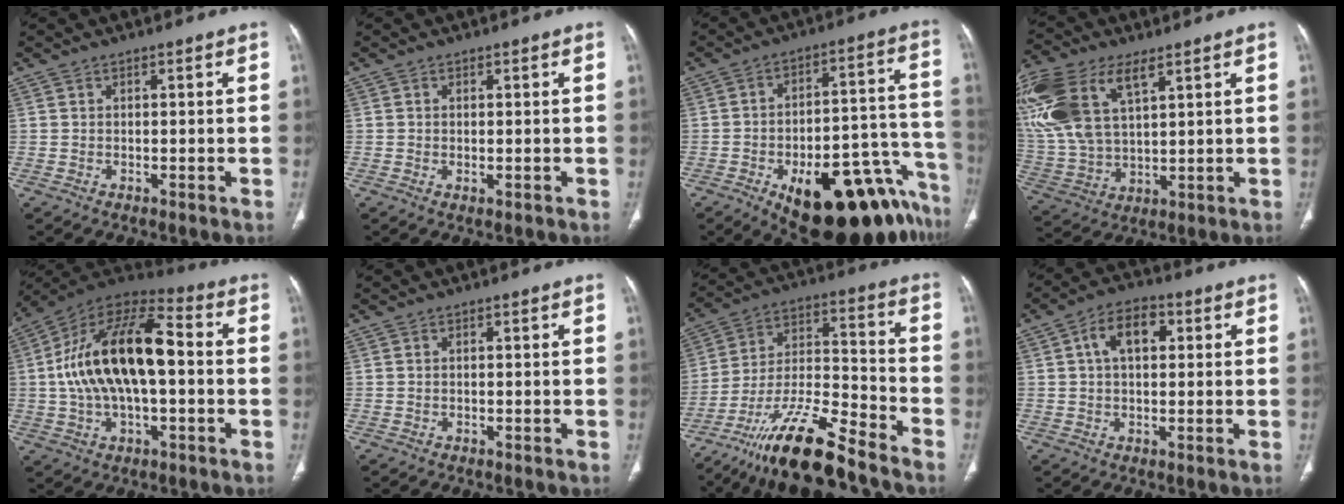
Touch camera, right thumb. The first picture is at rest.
{"total": 0.9, "force": [-0.2, 0.4, 0.8], "torque": [-0.017, -0.004, 0.001]}
{"total": 27.7, "force": [-16.2, 11.2, 19.5], "torque": [-0.165, 0.087, -0.214]}
{"total": 21.8, "force": [10.1, 11.4, 15.6], "torque": [-0.370, -0.004, 0.202]}
{"total": 21.0, "force": [0.5, 10.3, 18.2], "torque": [-0.331, 0.040, 0.003]}
{"total": 0.0}
{"total": 17.1, "force": [-13.5, 3.0, 10.1], "torque": [-0.185, 0.080, -0.241]}
{"total": 7.5, "force": [1.9, 4.6, 5.6], "torque": [-0.086, 0.014, 0.025]}